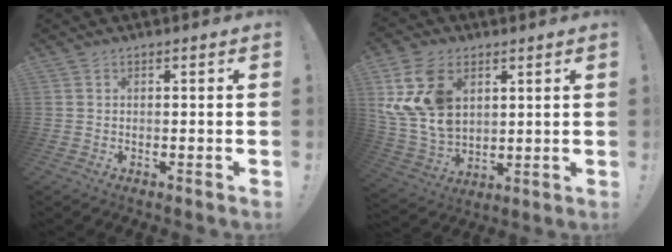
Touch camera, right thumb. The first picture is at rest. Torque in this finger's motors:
{"motor_torque": [1.95, 3.05, 0.95, 0.13, 0.16]}